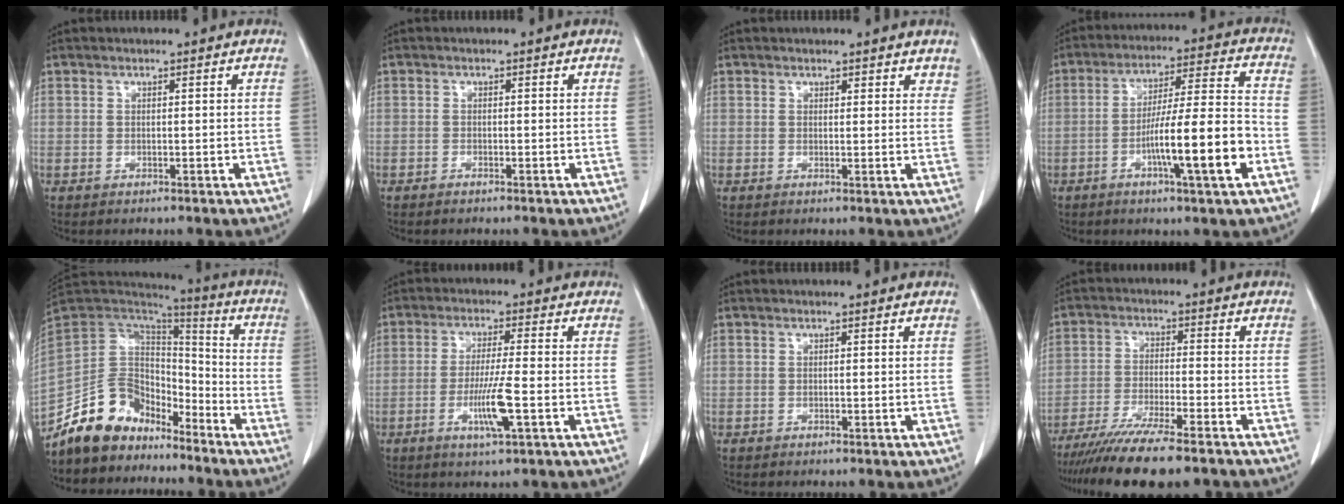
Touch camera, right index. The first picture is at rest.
{"total": 0.7, "force": [-0.6, 0.1, 0.2], "torque": [-0.007, -0.001, -0.010]}
{"total": 3.2, "force": [2.8, 1.3, 0.8], "torque": [0.010, -0.004, 0.021]}
{"total": 13.3, "force": [-4.7, 0.2, 12.5], "torque": [-0.206, 0.004, -0.077]}
{"total": 12.7, "force": [-10.3, 6.8, 3.0], "torque": [-0.052, 0.057, -0.190]}
{"total": 6.7, "force": [-2.4, -0.3, 6.3], "torque": [-0.119, -0.013, -0.043]}
{"total": 0.0}
{"total": 14.5, "force": [-12.0, 1.2, 8.1], "torque": [-0.139, -0.035, -0.194]}